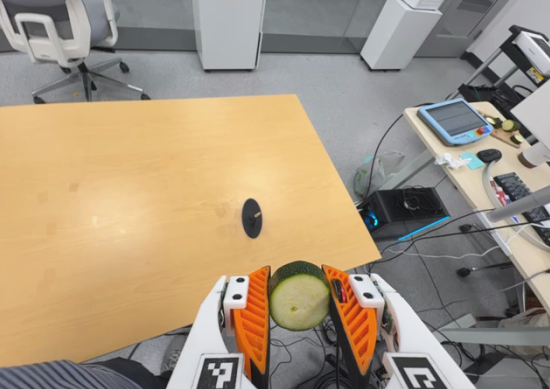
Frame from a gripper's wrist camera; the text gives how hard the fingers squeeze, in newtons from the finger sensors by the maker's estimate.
{"total": 9.9, "left": 9.3, "right": 10.4}